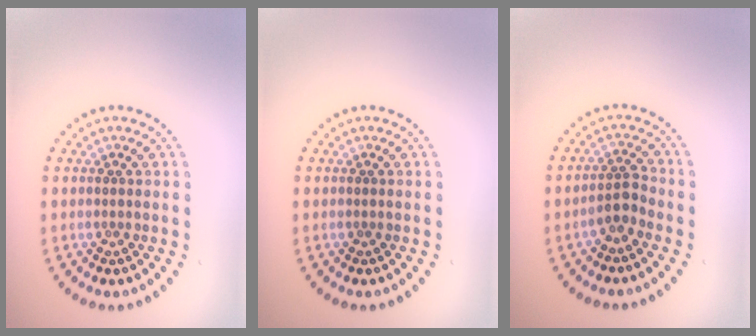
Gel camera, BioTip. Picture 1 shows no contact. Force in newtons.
{"total": 0.0}
{"total": 2.0, "press": 1.6, "slide": 1.2}